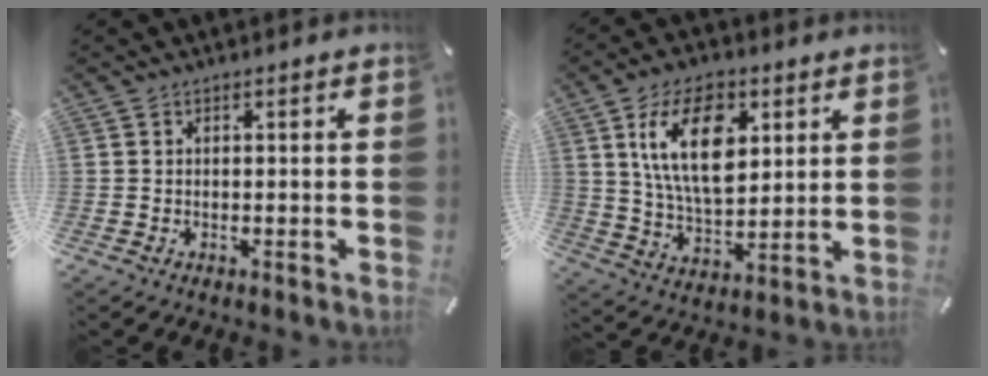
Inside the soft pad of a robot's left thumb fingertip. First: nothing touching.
{"total": 15.9, "force": [6.0, 9.1, 11.5], "torque": [-0.229, -0.005, 0.102]}